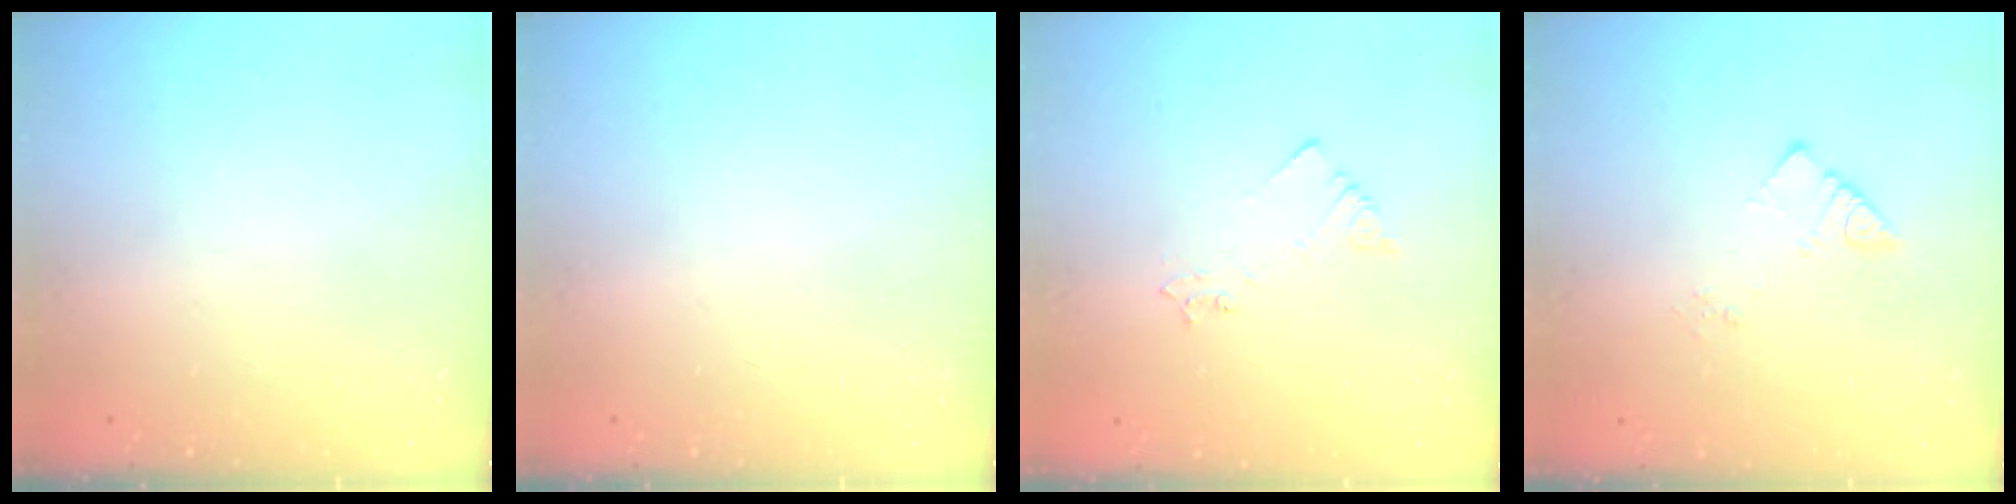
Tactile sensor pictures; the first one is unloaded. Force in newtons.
{"total": 0.0}
{"total": 2.1, "press": 2.1, "slide": 0.3}
{"total": 2.6, "press": 2.6, "slide": 0.1}